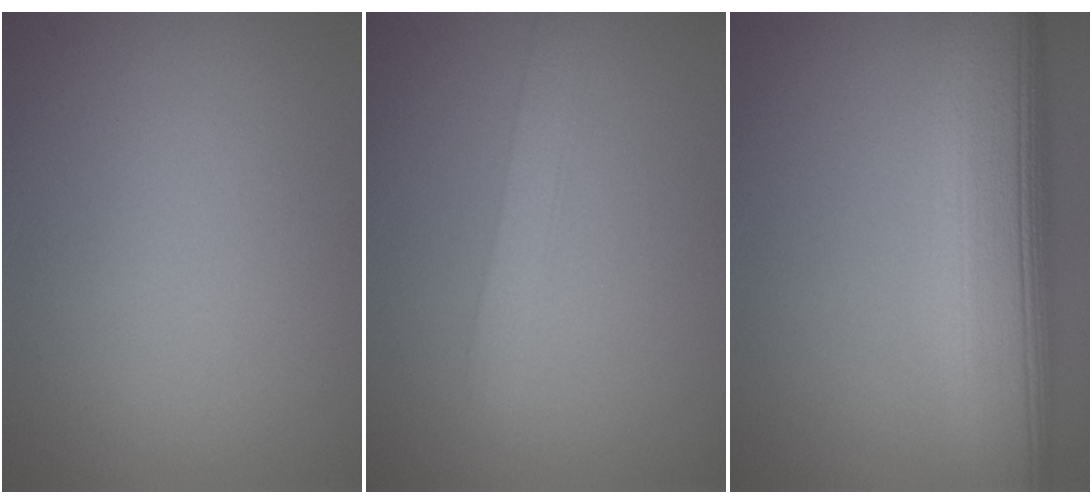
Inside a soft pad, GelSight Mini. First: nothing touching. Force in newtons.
{"total": 1.9, "press": 1.9, "slide": 0.1}
{"total": 12.4, "press": 12.4, "slide": 0.8}